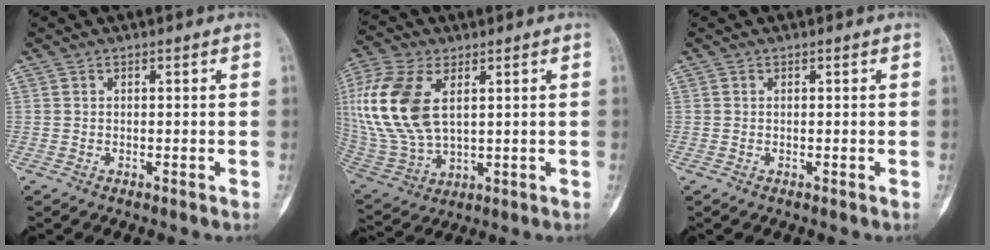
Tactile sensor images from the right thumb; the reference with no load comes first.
{"total": 17.9, "force": [4.5, 10.2, 14.0], "torque": [-0.310, -0.012, 0.095]}
{"total": 0.0}